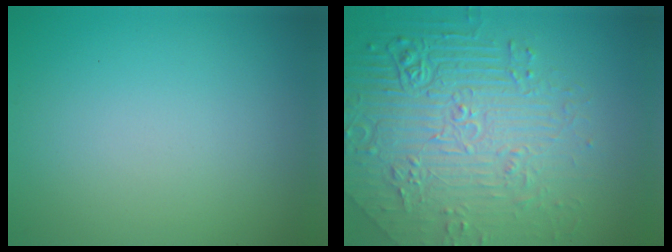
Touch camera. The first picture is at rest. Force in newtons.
{"total": 8.2, "press": 6.2, "slide": 5.3}